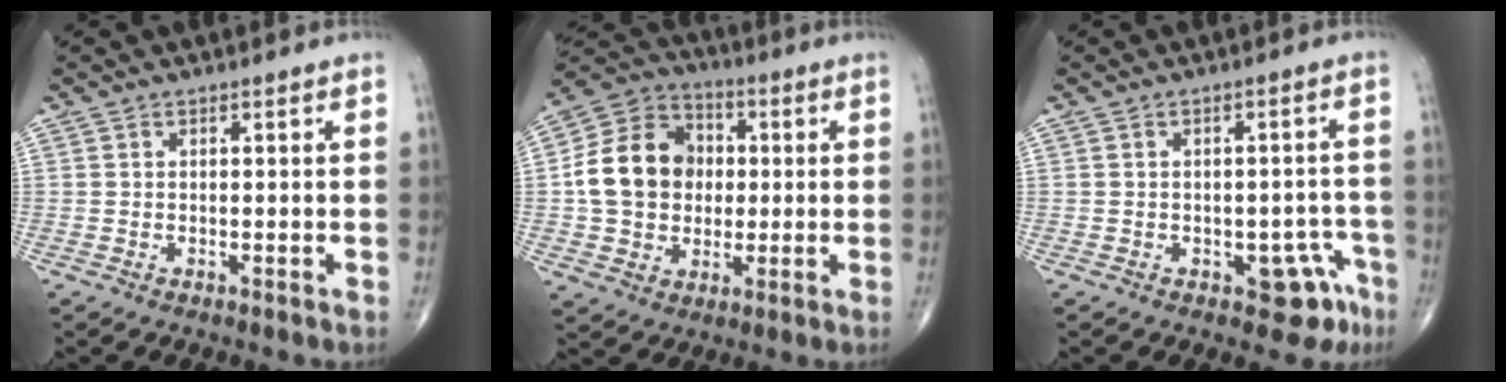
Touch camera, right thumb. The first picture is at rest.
{"total": 15.1, "force": [0.5, 12.5, 8.4], "torque": [-0.128, 0.025, 0.005]}
{"total": 5.9, "force": [-2.9, 3.5, 3.9], "torque": [-0.017, 0.021, -0.030]}